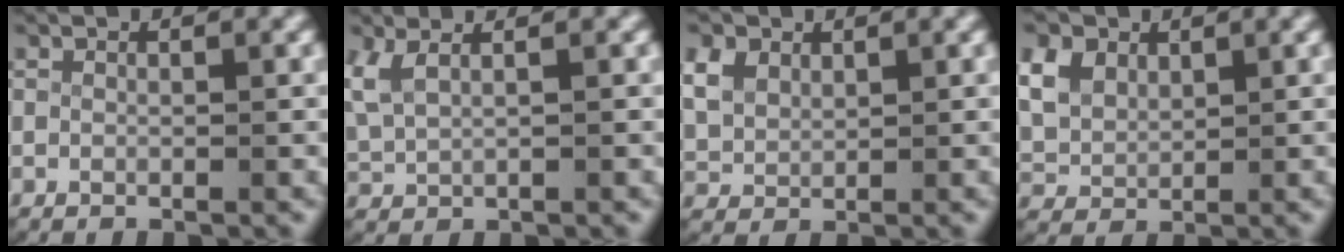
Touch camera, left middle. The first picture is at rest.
{"total": 3.3, "force": [1.3, 2.0, 2.3], "torque": [-0.066, 0.002, 0.030]}
{"total": 3.3, "force": [1.2, 2.6, 1.5], "torque": [-0.056, -0.009, 0.037]}
{"total": 4.5, "force": [1.5, 3.7, 2.1], "torque": [-0.076, -0.010, 0.039]}